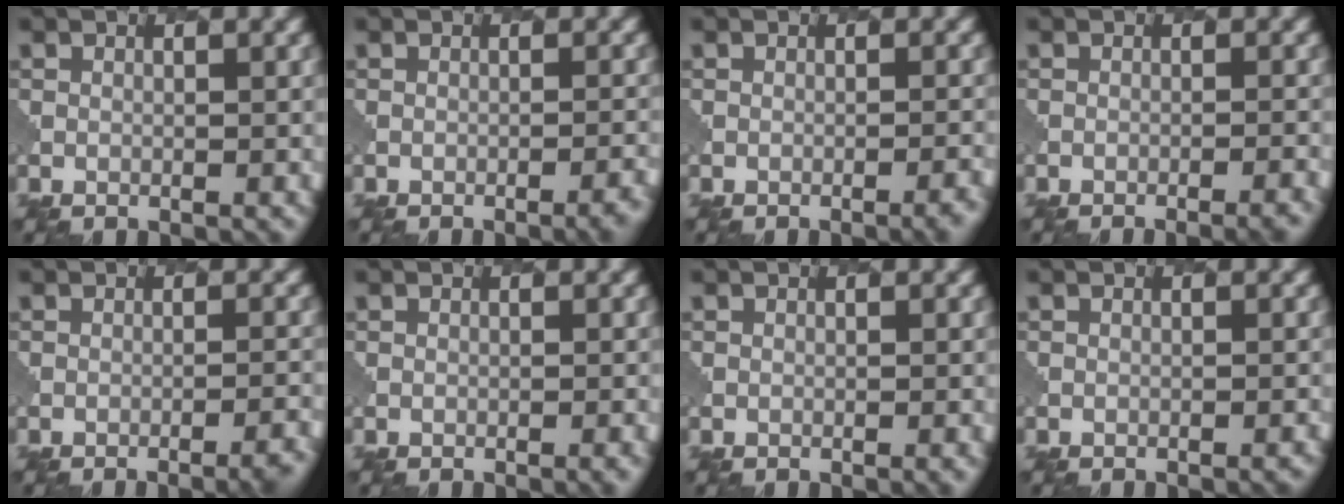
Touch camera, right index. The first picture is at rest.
{"total": 2.5, "force": [-1.5, 0.8, 1.8], "torque": [-0.009, 0.013, -0.021]}
{"total": 2.1, "force": [-1.2, 0.6, 1.6], "torque": [-0.005, 0.011, -0.017]}
{"total": 3.2, "force": [-2.2, 0.9, 2.1], "torque": [-0.012, 0.010, -0.028]}
{"total": 3.7, "force": [-2.6, 1.1, 2.5], "torque": [-0.014, 0.013, -0.030]}
{"total": 0.9, "force": [-0.3, 0.3, 0.8], "torque": [0.000, 0.002, -0.002]}
{"total": 0.6, "force": [-0.1, 0.2, 0.5], "torque": [-0.002, 0.001, 0.001]}
{"total": 1.1, "force": [-0.8, 0.4, 0.7], "torque": [0.009, 0.005, -0.007]}